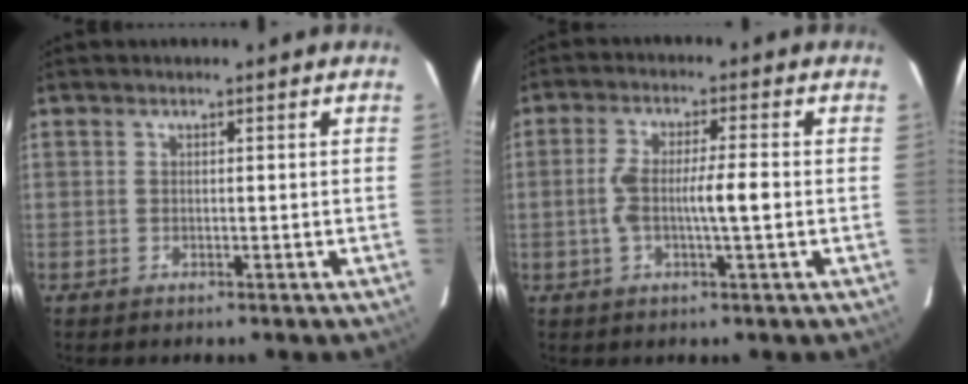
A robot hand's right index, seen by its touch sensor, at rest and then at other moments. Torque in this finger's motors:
{"motor_torque": [0.31, -0.07, 0.15, 0.11]}